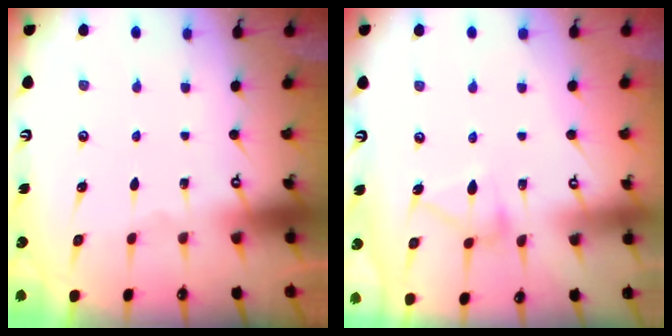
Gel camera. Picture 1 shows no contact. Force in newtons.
{"total": 9.2, "press": 9.2, "slide": 0.4}